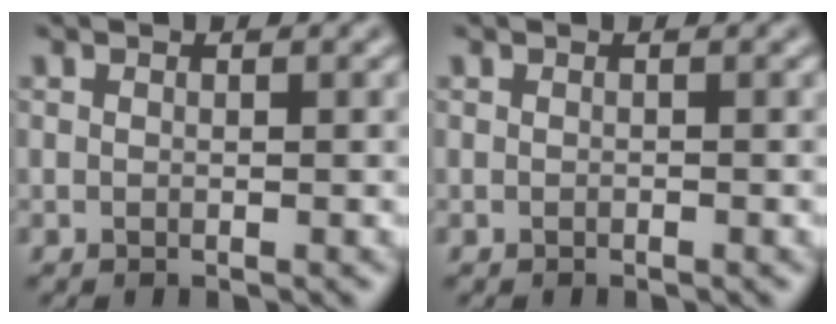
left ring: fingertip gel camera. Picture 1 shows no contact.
{"total": 0.0}